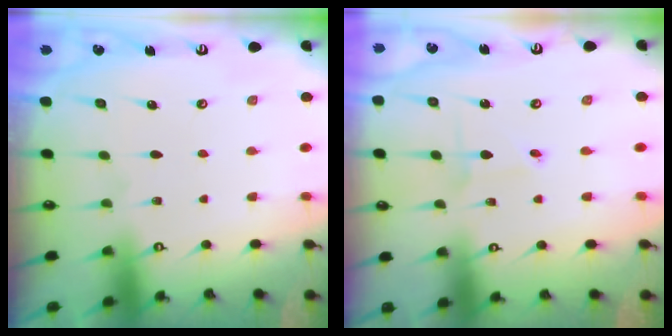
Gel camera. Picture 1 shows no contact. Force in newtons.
{"total": 1.8, "press": 1.8, "slide": 0.1}